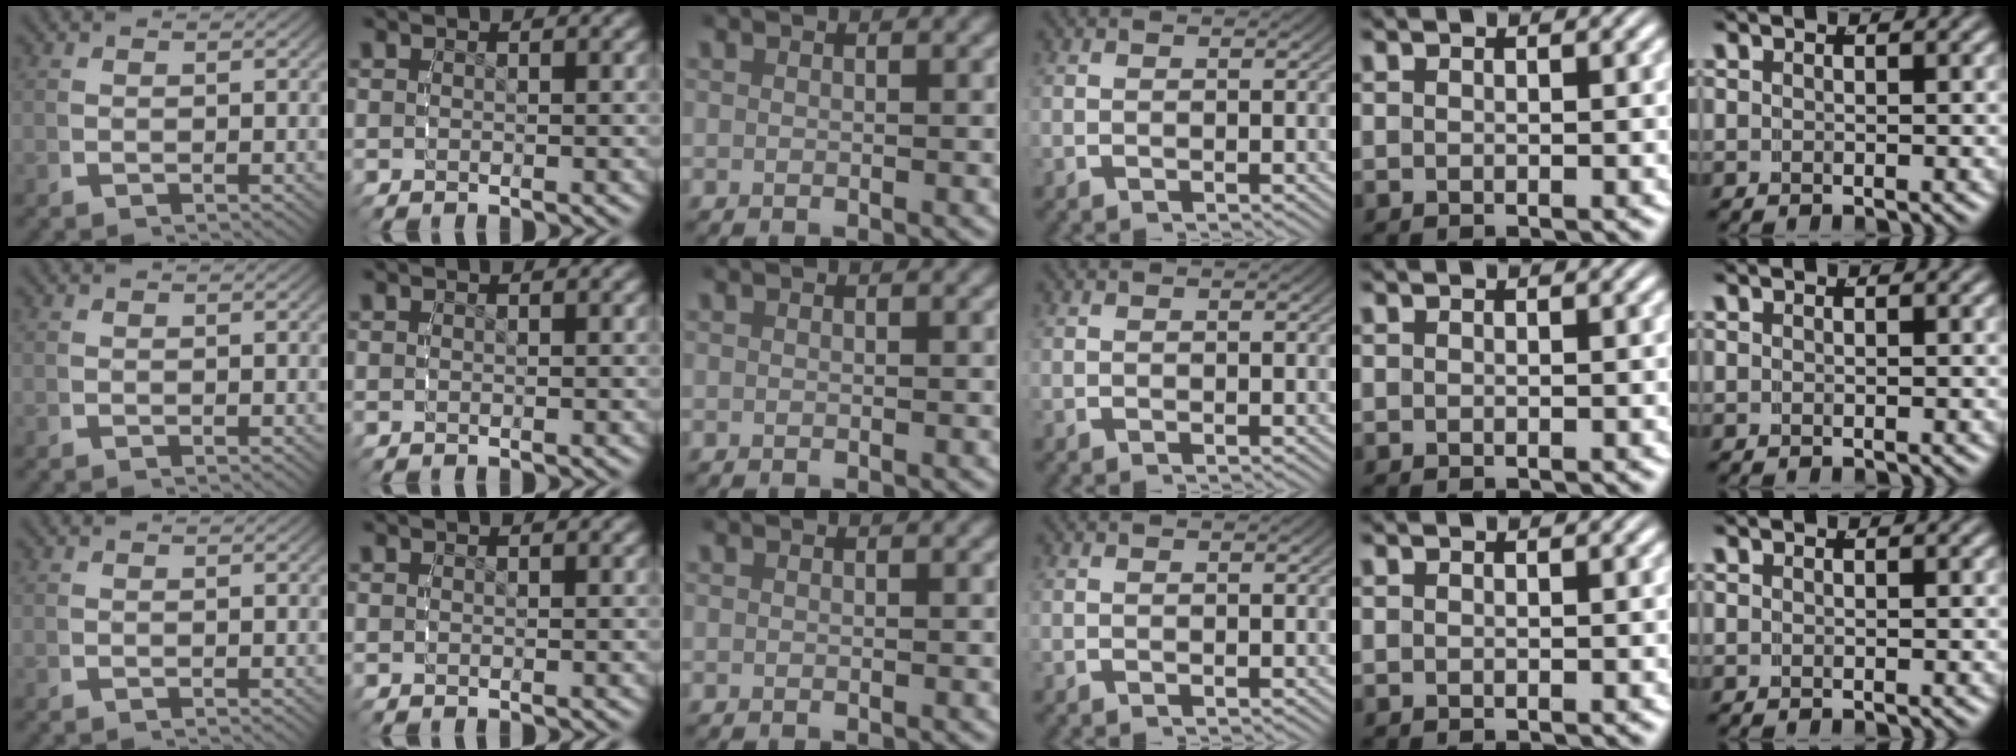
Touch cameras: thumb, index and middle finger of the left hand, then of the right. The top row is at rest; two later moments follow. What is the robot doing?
{"motion": "reach", "object": "pen bag"}